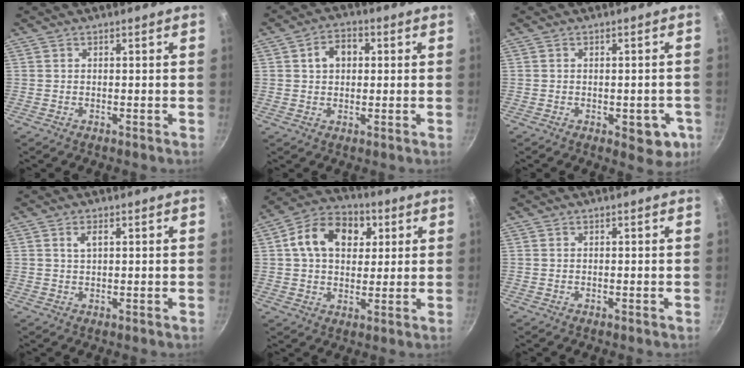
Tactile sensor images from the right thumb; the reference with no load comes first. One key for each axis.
{"total": 5.8, "fx": 1.2, "fy": 4.3, "fz": 3.7, "tx": -0.035, "ty": 0.011, "tz": 0.013}
{"total": 6.9, "fx": -2.2, "fy": 3.8, "fz": 5.4, "tx": -0.033, "ty": 0.010, "tz": -0.022}
{"total": 2.2, "fx": 0.8, "fy": 1.1, "fz": 1.8, "tx": -0.030, "ty": 0.002, "tz": 0.017}
{"total": 13.8, "fx": 3.9, "fy": 10.0, "fz": 8.7, "tx": -0.120, "ty": 0.012, "tz": 0.049}
{"total": 0.0}